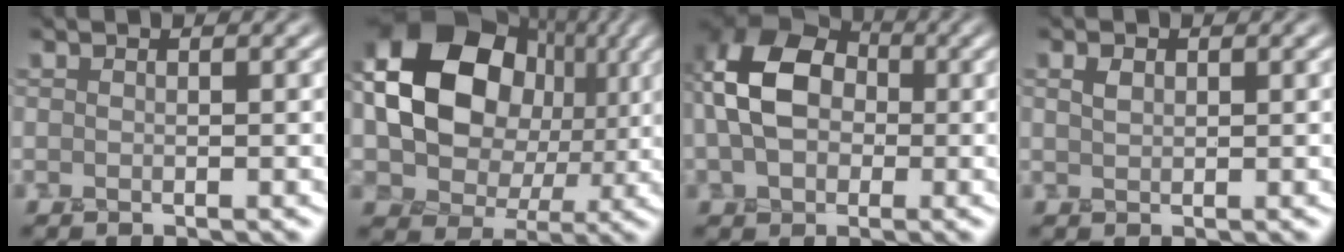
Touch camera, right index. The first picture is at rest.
{"total": 14.7, "force": [2.7, 11.3, 9.0], "torque": [-0.159, 0.032, 0.043]}
{"total": 9.4, "force": [0.9, 6.9, 6.2], "torque": [-0.124, 0.031, 0.007]}
{"total": 1.0, "force": [0.8, 0.5, 0.3], "torque": [-0.006, 0.007, 0.015]}